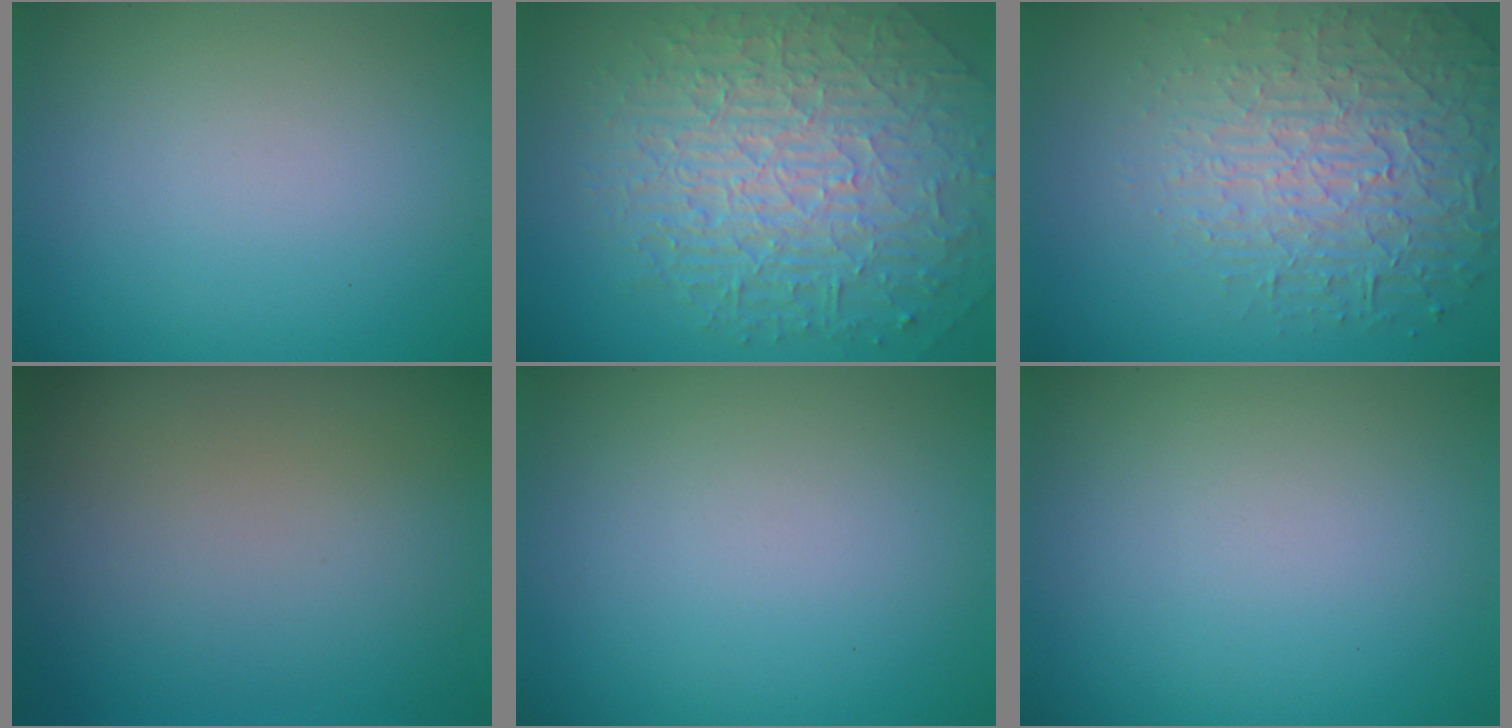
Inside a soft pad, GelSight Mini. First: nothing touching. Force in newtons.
{"total": 10.1, "press": 6.5, "slide": 7.7}
{"total": 6.4, "press": 5.0, "slide": 4.0}
{"total": 0.0}
{"total": 0.0}
{"total": 0.0}